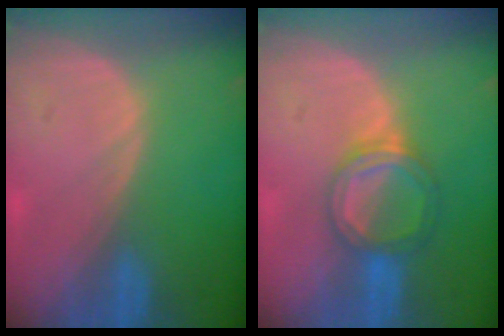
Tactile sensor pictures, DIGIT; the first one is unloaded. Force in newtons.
{"total": 5.4, "press": 5.1, "slide": 1.6}